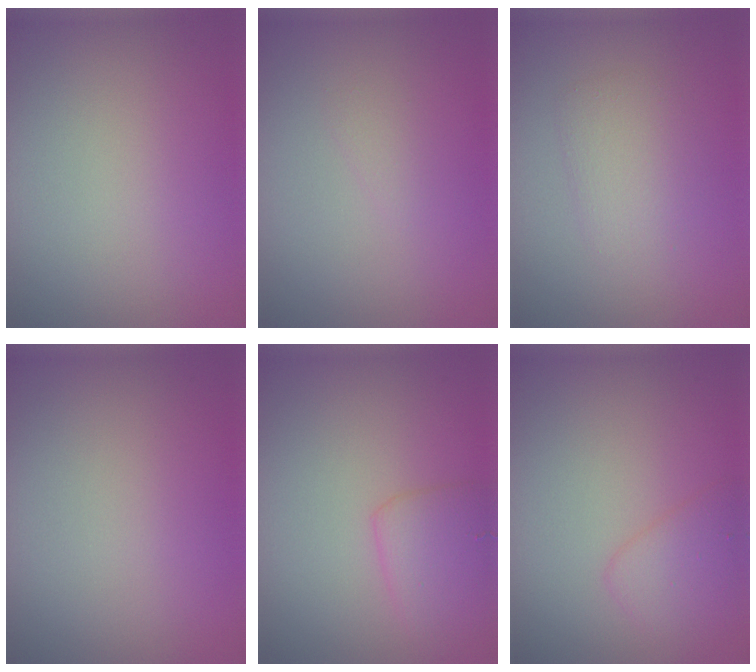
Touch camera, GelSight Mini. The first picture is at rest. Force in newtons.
{"total": 0.6, "press": 0.6, "slide": 0.1}
{"total": 2.4, "press": 2.4, "slide": 0.1}
{"total": 0.0}
{"total": 2.8, "press": 2.8, "slide": 0.1}
{"total": 2.4, "press": 2.4, "slide": 0.2}